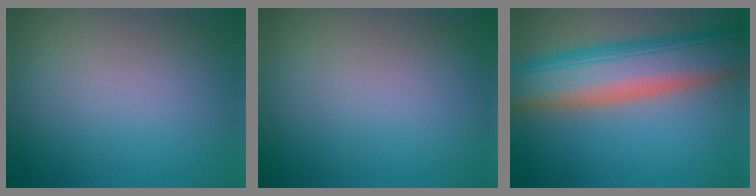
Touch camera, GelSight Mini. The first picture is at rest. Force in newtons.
{"total": 0.0}
{"total": 11.1, "press": 11.1, "slide": 0.6}